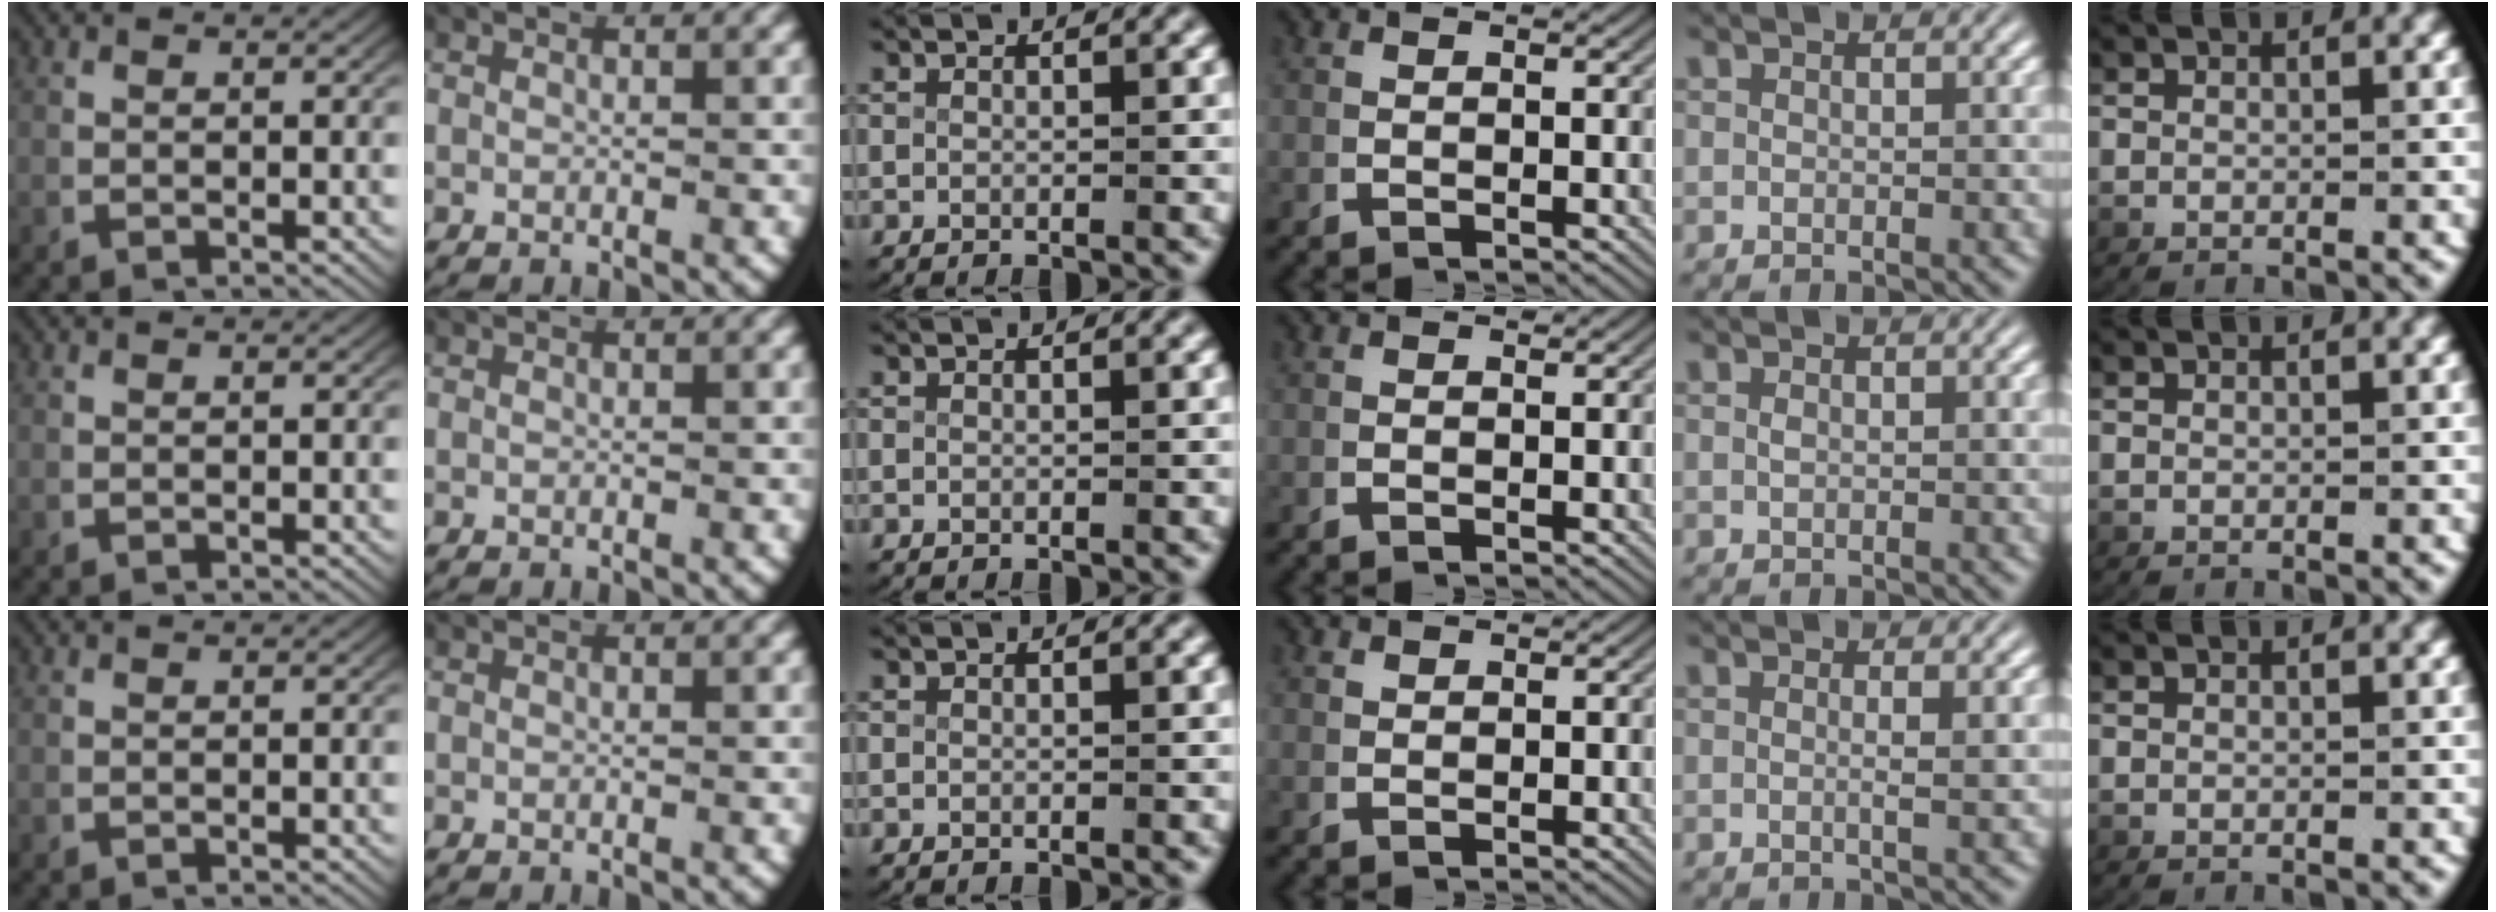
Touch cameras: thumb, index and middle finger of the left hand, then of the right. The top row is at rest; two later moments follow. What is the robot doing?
{"motion": "lift_and_place", "object": "key"}